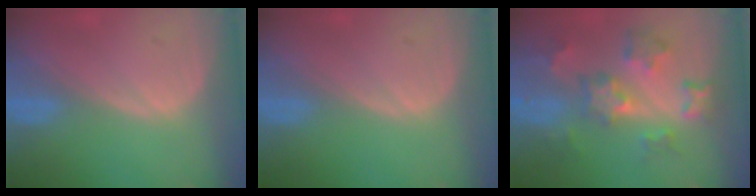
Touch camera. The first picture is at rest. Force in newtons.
{"total": 0.0}
{"total": 8.8, "press": 7.9, "slide": 4.0}